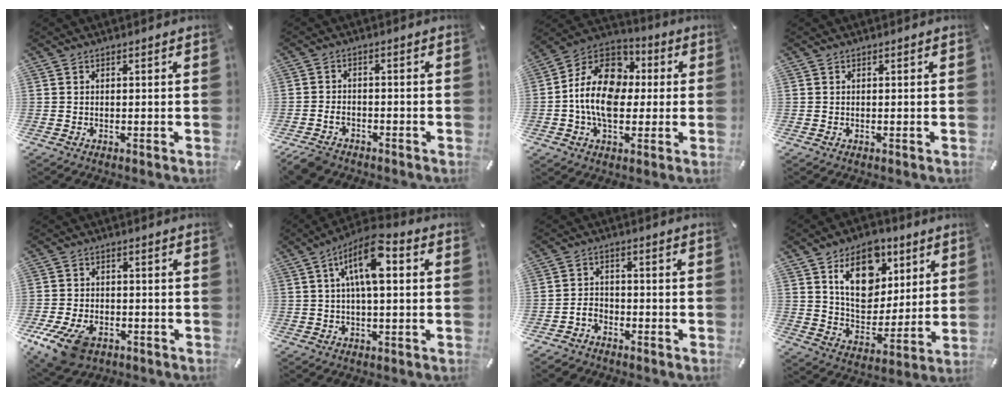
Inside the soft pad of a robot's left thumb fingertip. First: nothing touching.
{"total": 3.9, "force": [-2.8, 2.2, 1.5], "torque": [-0.037, 0.011, -0.055]}
{"total": 16.0, "force": [-1.3, 11.8, 10.7], "torque": [-0.229, 0.015, -0.027]}
{"total": 0.0}
{"total": 10.6, "force": [-5.9, 6.4, 6.1], "torque": [-0.132, 0.021, -0.107]}
{"total": 10.4, "force": [2.5, 3.8, 9.3], "torque": [-0.167, 0.002, 0.041]}
{"total": 4.1, "force": [-2.7, 3.0, 1.2], "torque": [-0.026, 0.013, -0.053]}
{"total": 15.9, "force": [7.7, 11.2, 8.3], "torque": [-0.125, -0.028, 0.141]}